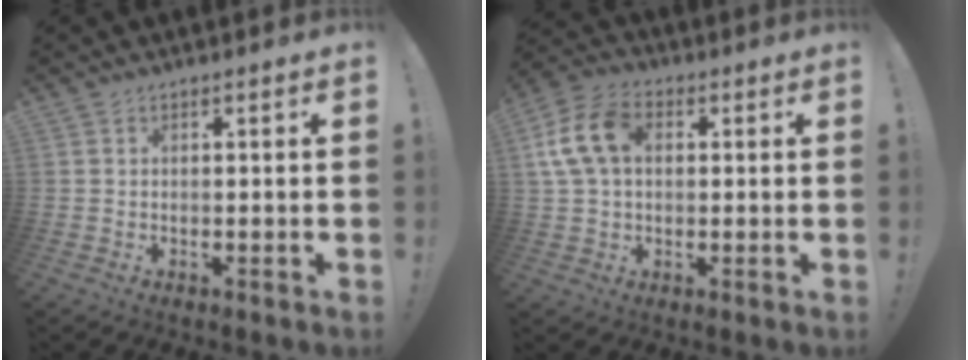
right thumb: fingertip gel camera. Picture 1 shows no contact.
{"total": 13.3, "force": [2.6, 9.1, 9.3], "torque": [-0.186, 0.009, 0.052]}